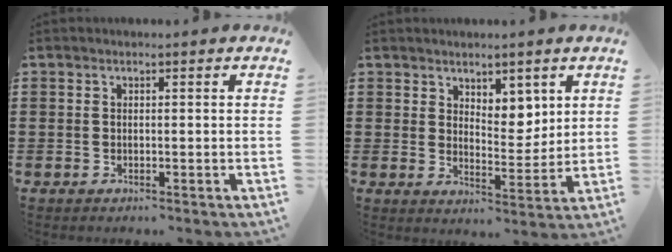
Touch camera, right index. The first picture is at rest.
{"total": 4.7, "force": [3.6, 2.7, 1.3], "torque": [-0.030, -0.006, 0.065]}